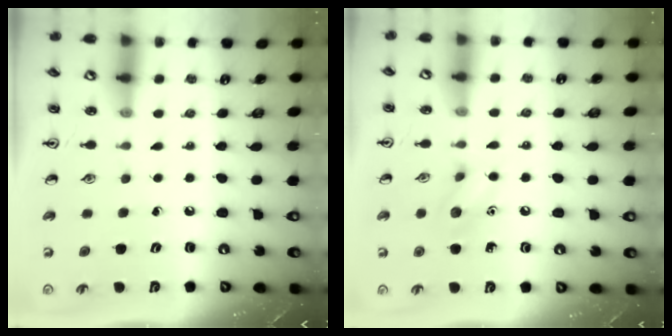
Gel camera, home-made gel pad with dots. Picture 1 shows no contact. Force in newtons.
{"total": 6.8, "press": 6.7, "slide": 0.8}